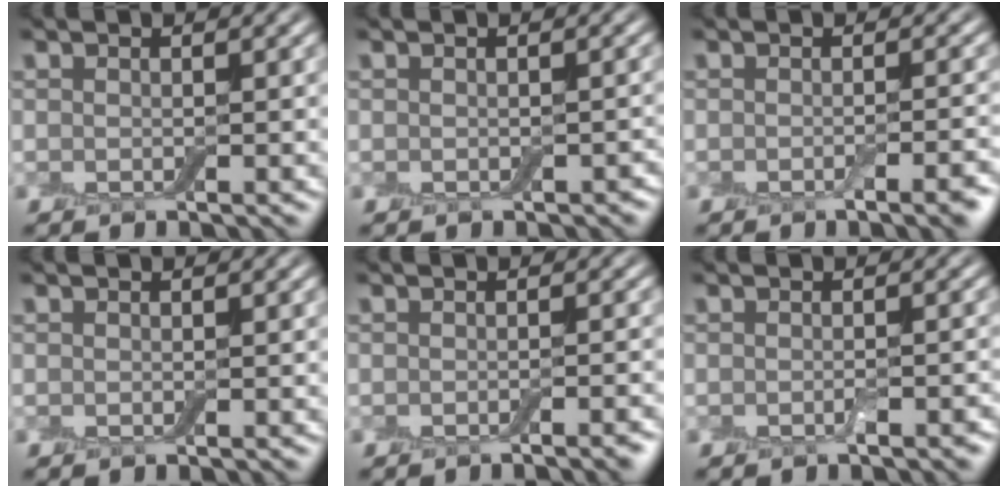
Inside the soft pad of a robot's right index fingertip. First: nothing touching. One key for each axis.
{"total": 0.9, "fx": -0.4, "fy": 0.6, "fz": 0.4, "tx": -0.008, "ty": -0.007, "tz": -0.004}
{"total": 3.1, "fx": -1.5, "fy": 0.8, "fz": 2.6, "tx": -0.031, "ty": -0.001, "tz": -0.022}
{"total": 0.0}
{"total": 1.7, "fx": -1.1, "fy": 0.3, "fz": 1.2, "tx": -0.007, "ty": 0.001, "tz": -0.016}
{"total": 1.2, "fx": -0.7, "fy": 0.3, "fz": 0.9, "tx": -0.015, "ty": -0.003, "tz": -0.010}